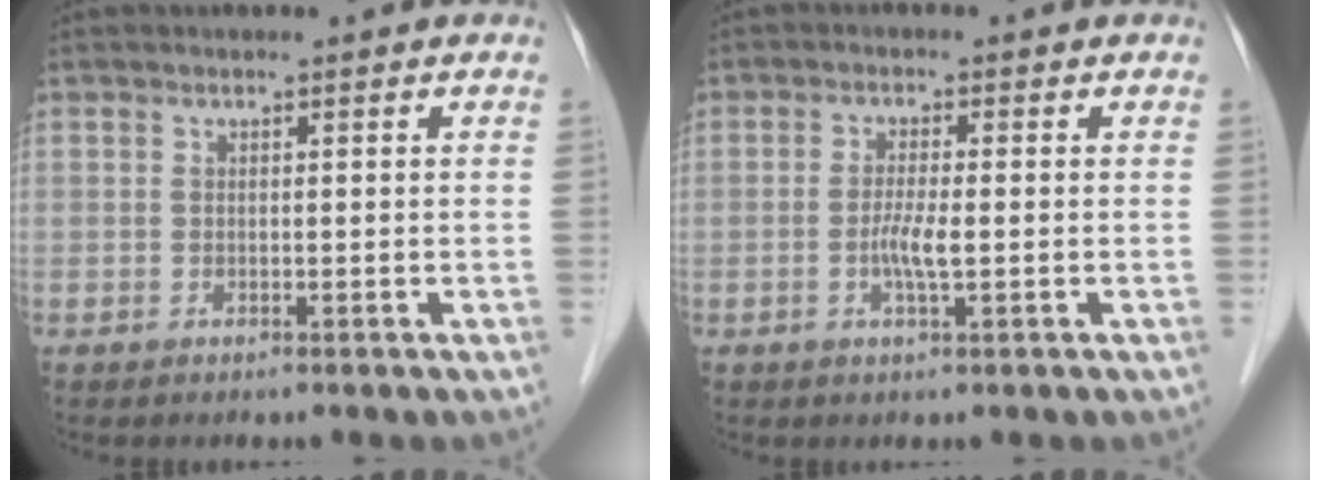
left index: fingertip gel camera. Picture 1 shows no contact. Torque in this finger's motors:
{"motor_torque": [0.43, 0.35, 0.10, 0.06]}